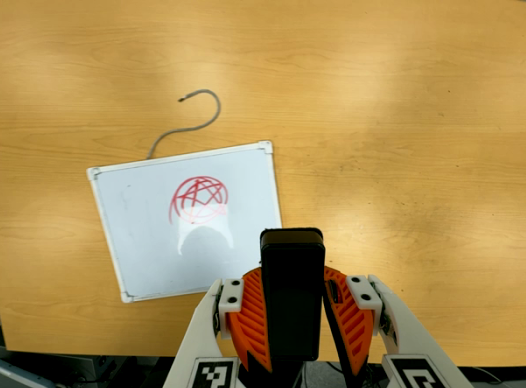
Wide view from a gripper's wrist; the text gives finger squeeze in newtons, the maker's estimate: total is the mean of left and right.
{"total": 8.2, "left": 6.4, "right": 10.0}